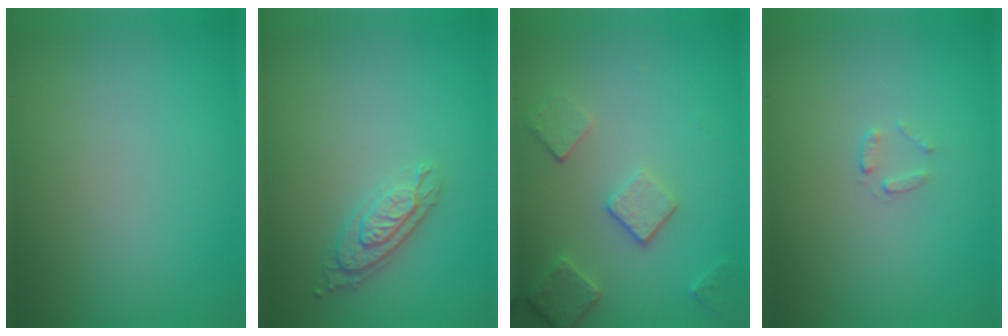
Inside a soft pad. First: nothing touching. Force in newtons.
{"total": 2.4, "press": 1.9, "slide": 1.4}
{"total": 3.5, "press": 2.8, "slide": 2.1}
{"total": 0.7, "press": 0.4, "slide": 0.6}